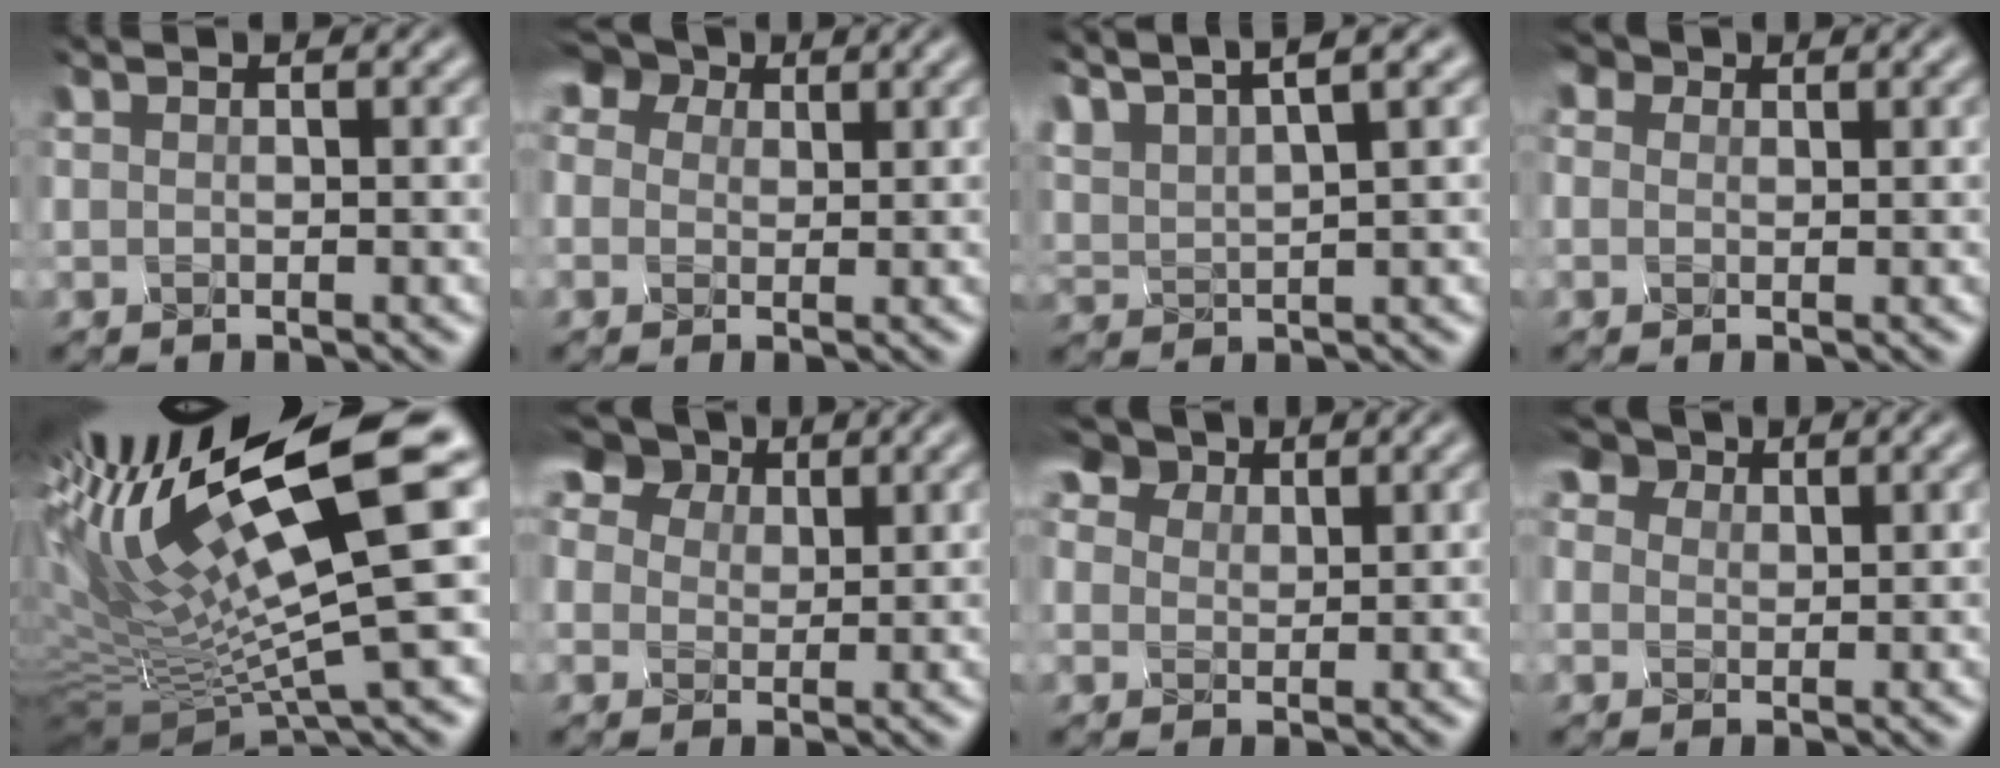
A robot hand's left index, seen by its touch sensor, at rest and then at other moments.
{"total": 6.5, "force": [4.0, 4.4, 2.8], "torque": [-0.097, 0.011, 0.074]}
{"total": 7.0, "force": [5.3, 1.4, 4.2], "torque": [-0.108, 0.018, 0.095]}
{"total": 2.5, "force": [1.7, 1.7, 0.6], "torque": [-0.039, 0.002, 0.039]}
{"total": 14.9, "force": [1.8, 2.7, 14.5], "torque": [-0.250, 0.005, 0.049]}
{"total": 8.0, "force": [5.1, 5.1, 3.4], "torque": [-0.121, 0.006, 0.100]}
{"total": 5.4, "force": [3.7, 3.3, 2.2], "torque": [-0.077, -0.002, 0.074]}
{"total": 4.4, "force": [3.0, 2.8, 1.7], "torque": [-0.064, 0.002, 0.060]}